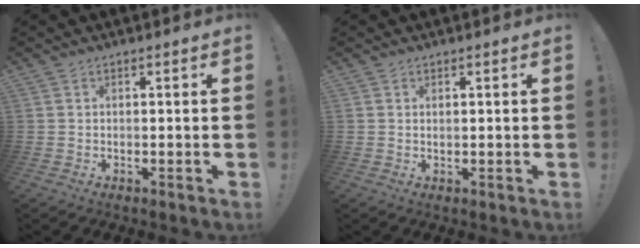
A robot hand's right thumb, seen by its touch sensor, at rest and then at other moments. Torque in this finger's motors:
{"motor_torque": [-0.24, -0.07, -0.02, 0.04, 0.07]}